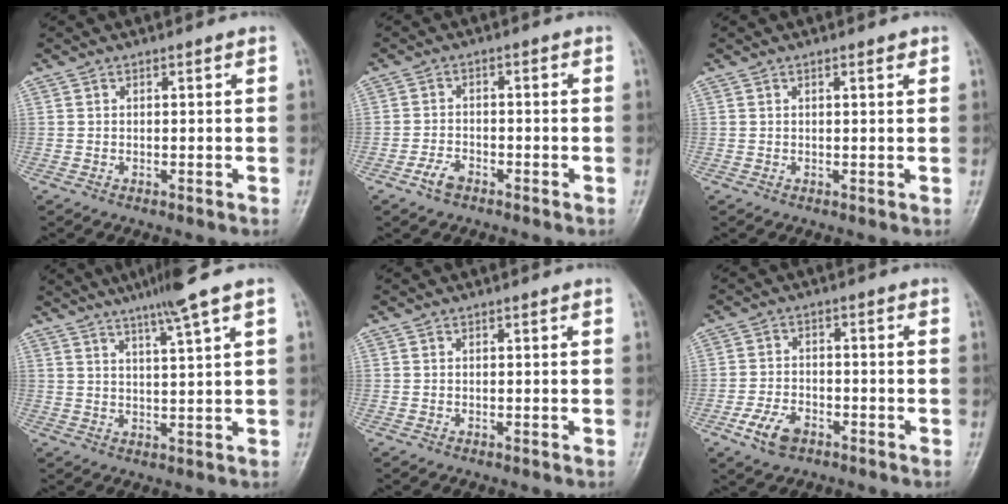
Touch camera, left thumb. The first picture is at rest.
{"total": 3.3, "force": [-2.3, 1.7, 1.6], "torque": [-0.032, 0.014, -0.044]}
{"total": 1.1, "force": [0.6, 0.4, 0.9], "torque": [-0.012, 0.001, 0.006]}
{"total": 8.1, "force": [5.4, -0.8, 6.0], "torque": [-0.094, -0.012, 0.089]}
{"total": 0.0}
{"total": 6.0, "force": [-3.4, 3.6, 3.4], "torque": [-0.064, 0.016, -0.063]}